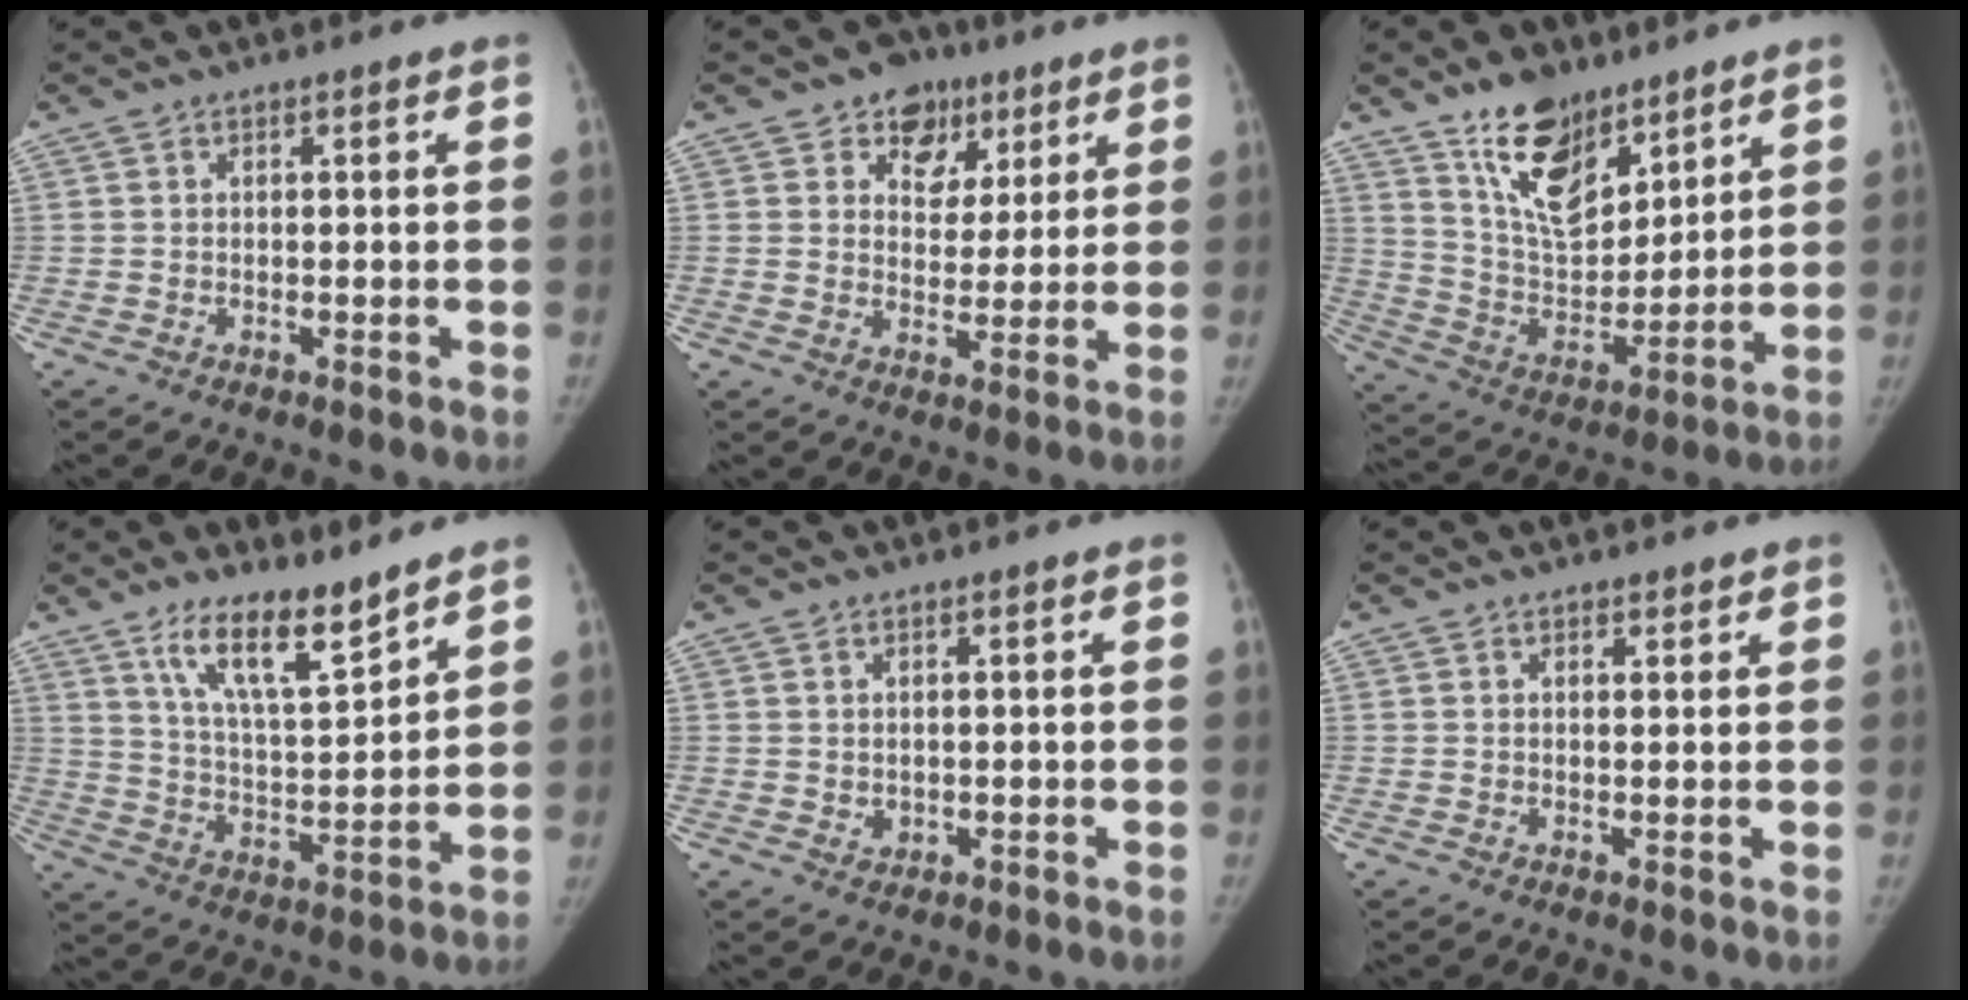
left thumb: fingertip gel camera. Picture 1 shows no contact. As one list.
[{"total": 9.1, "force": [5.1, 6.9, 2.7], "torque": [0.004, -0.016, 0.075]}, {"total": 15.7, "force": [10.5, 7.9, 8.6], "torque": [-0.102, -0.071, 0.200]}, {"total": 13.1, "force": [9.5, 3.2, 8.3], "torque": [-0.128, -0.068, 0.181]}, {"total": 1.6, "force": [0.2, 1.4, 0.8], "torque": [-0.011, -0.003, 0.010]}, {"total": 1.2, "force": [1.0, 0.6, 0.4], "torque": [0.003, -0.007, 0.012]}]